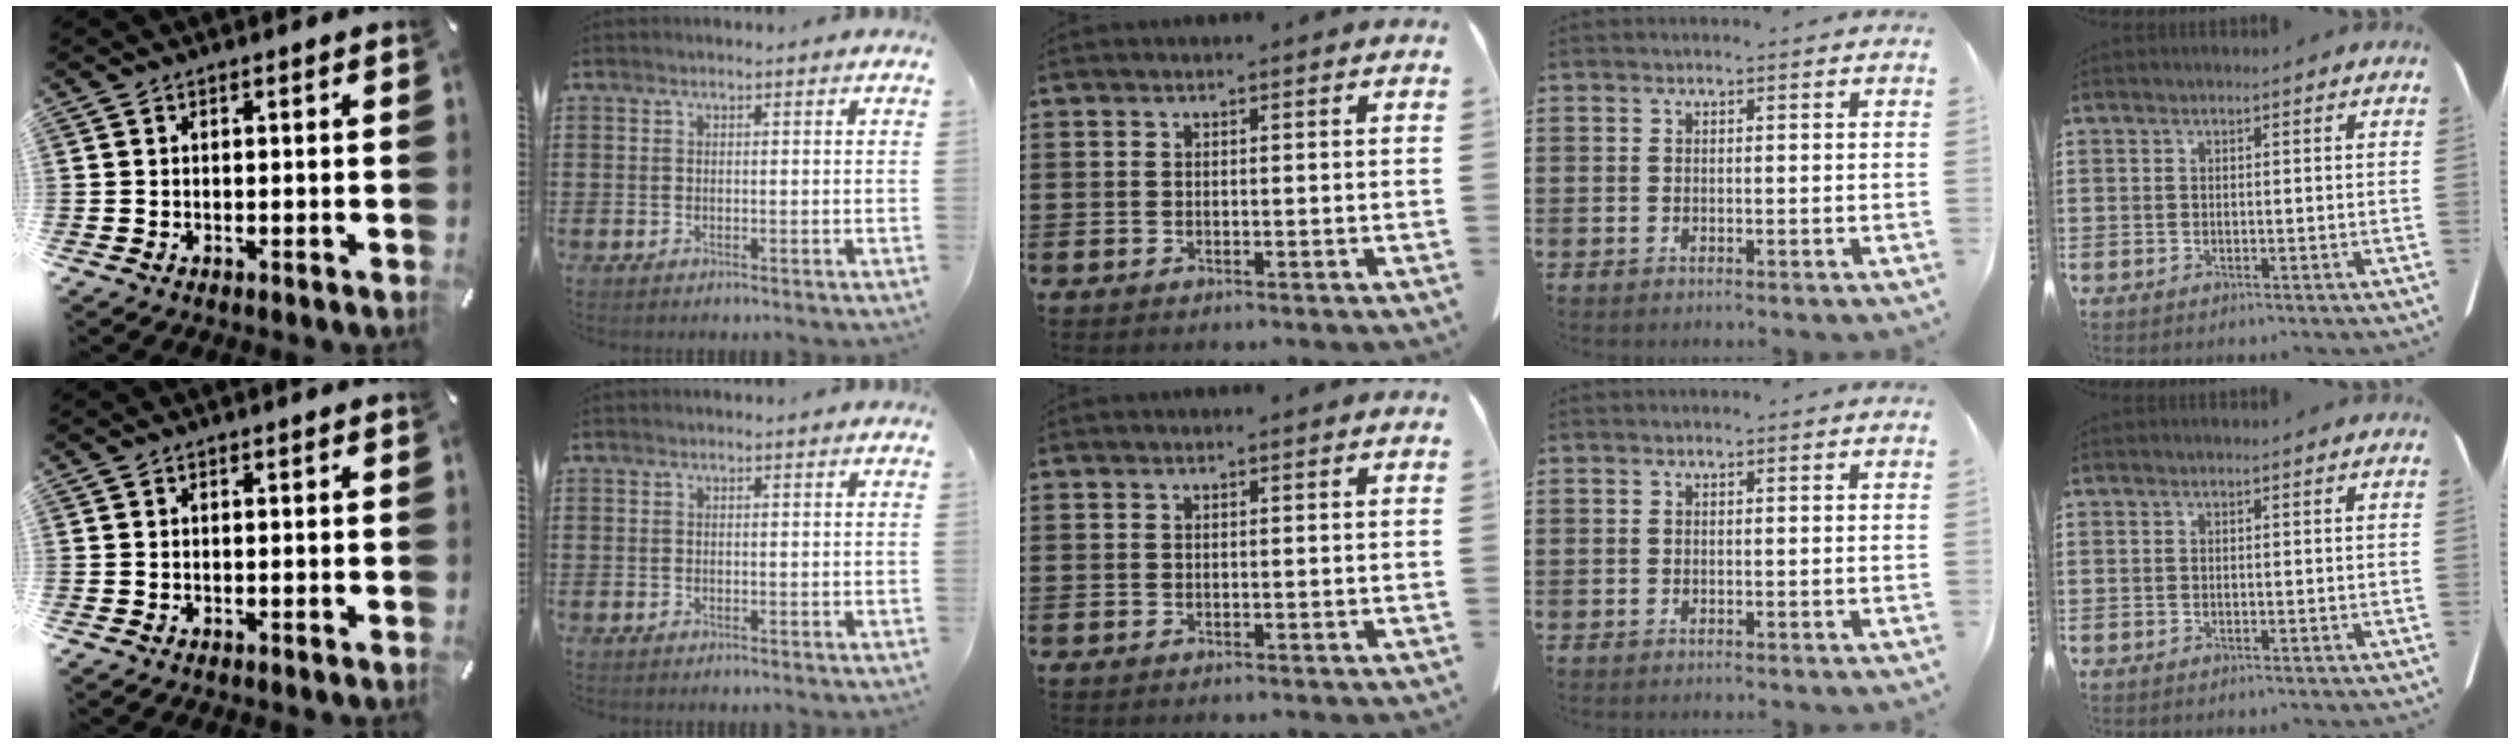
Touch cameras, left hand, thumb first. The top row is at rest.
{}